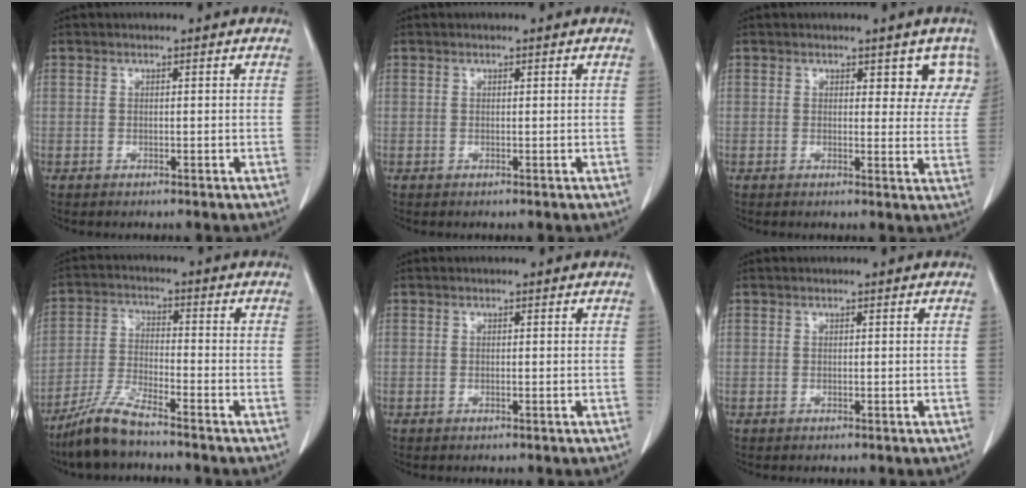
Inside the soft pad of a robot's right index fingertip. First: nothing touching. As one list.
[{"total": 0.0}, {"total": 5.3, "force": [3.4, 2.8, 3.0], "torque": [-0.007, -0.006, 0.026]}, {"total": 7.6, "force": [-6.4, 0.5, 4.2], "torque": [-0.094, -0.024, -0.130]}, {"total": 0.0}, {"total": 0.0}]